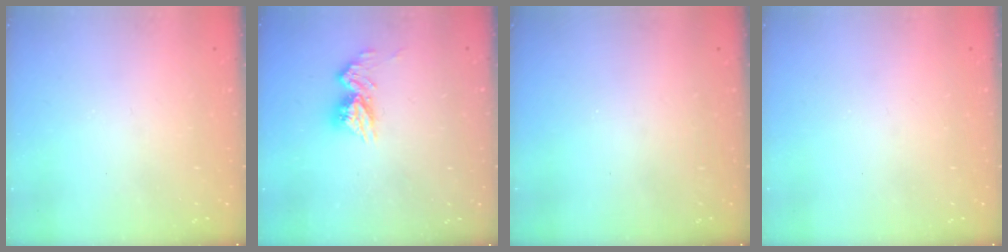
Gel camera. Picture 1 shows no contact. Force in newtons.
{"total": 10.7, "press": 10.7, "slide": 1.0}
{"total": 0.0}
{"total": 0.0}